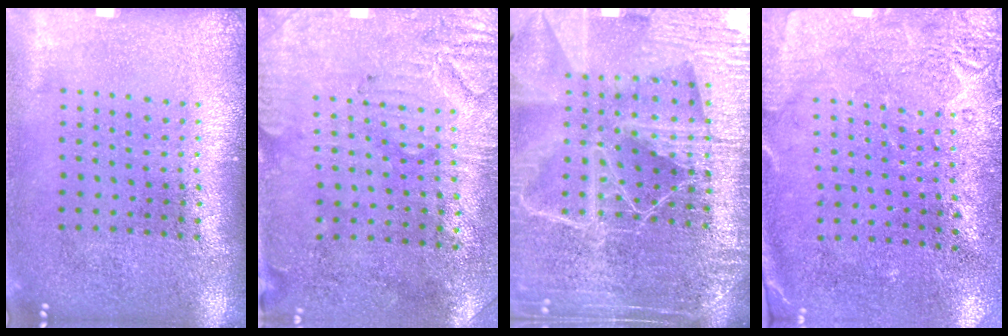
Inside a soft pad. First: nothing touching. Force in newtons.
{"total": 3.1, "press": 2.6, "slide": 1.6}
{"total": 6.1, "press": 5.3, "slide": 2.9}
{"total": 2.8, "press": 2.2, "slide": 1.7}